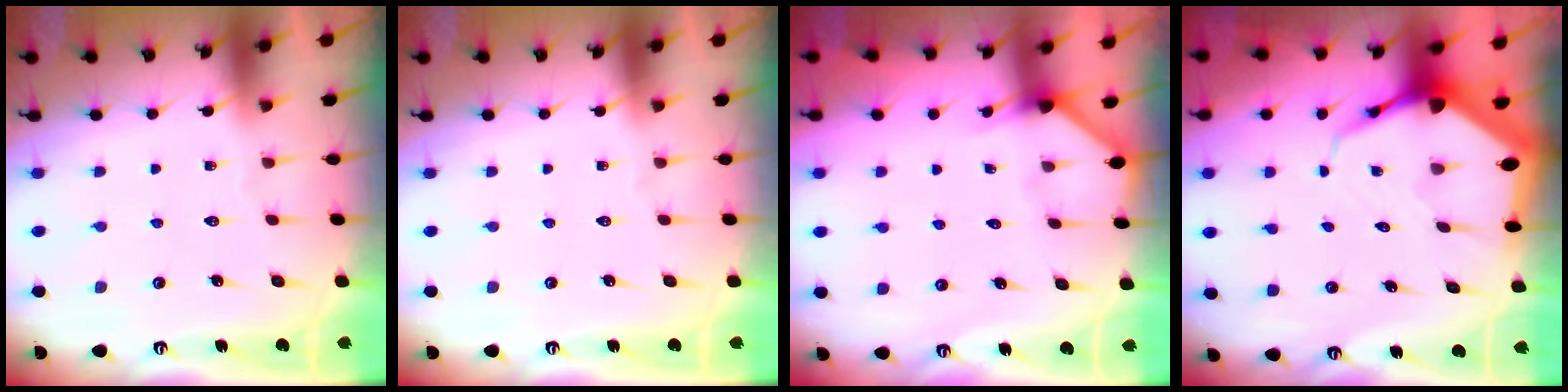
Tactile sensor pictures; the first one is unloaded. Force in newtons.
{"total": 0.0}
{"total": 1.8, "press": 1.8, "slide": 0.1}
{"total": 6.7, "press": 6.7, "slide": 0.6}